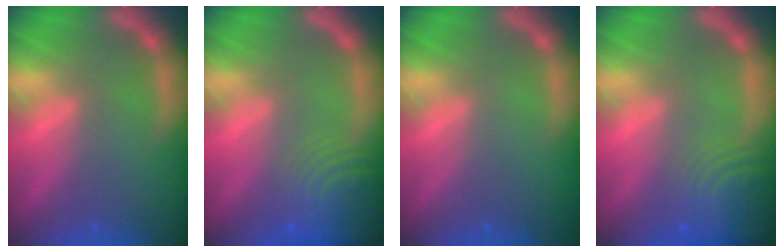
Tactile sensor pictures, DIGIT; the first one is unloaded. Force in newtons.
{"total": 9.1}
{"total": 0.0}
{"total": 8.0}